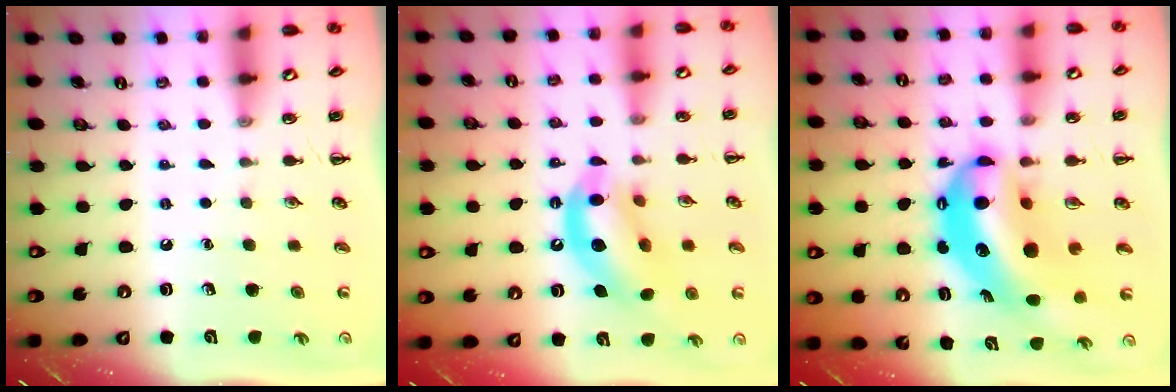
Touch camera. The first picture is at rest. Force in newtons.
{"total": 13.4, "press": 12.9, "slide": 3.4}
{"total": 14.7, "press": 14.3, "slide": 3.6}